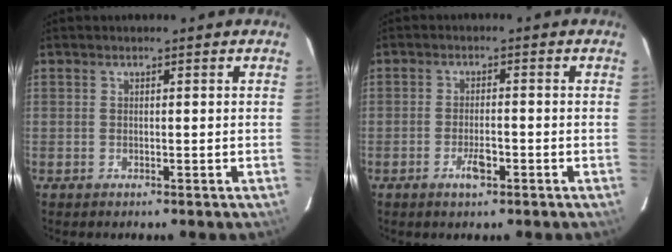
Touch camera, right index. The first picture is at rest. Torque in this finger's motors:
{"motor_torque": [0.38, -0.03, 0.05, 0.05]}